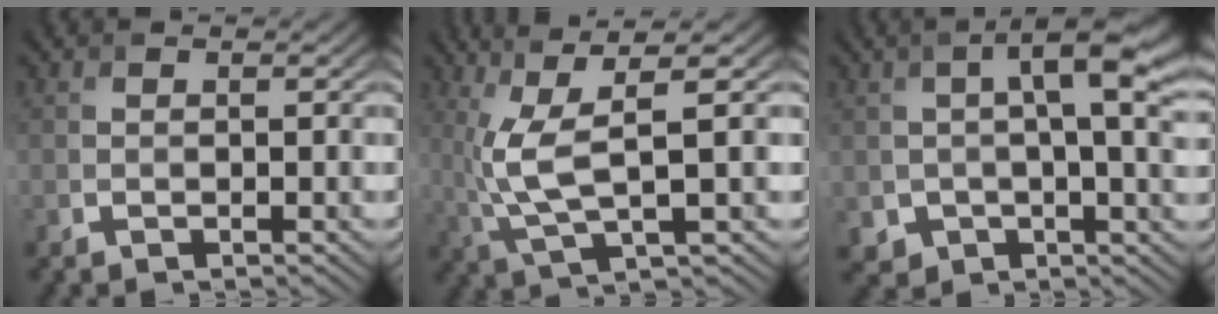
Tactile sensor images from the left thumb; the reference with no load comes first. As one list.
[{"total": 7.5, "force": [1.4, 1.6, 7.2], "torque": [-0.161, 0.015, 0.031]}, {"total": 7.7, "force": [1.3, 4.2, 6.4], "torque": [-0.118, -0.011, 0.028]}]